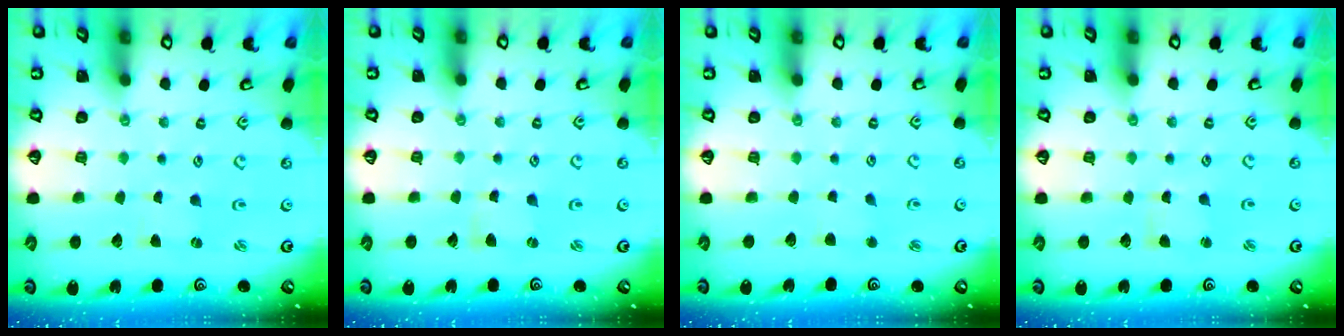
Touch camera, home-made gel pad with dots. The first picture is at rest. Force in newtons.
{"total": 2.5, "press": 2.5, "slide": 0.2}
{"total": 2.9, "press": 2.8, "slide": 0.4}
{"total": 1.8, "press": 1.8, "slide": 0.3}